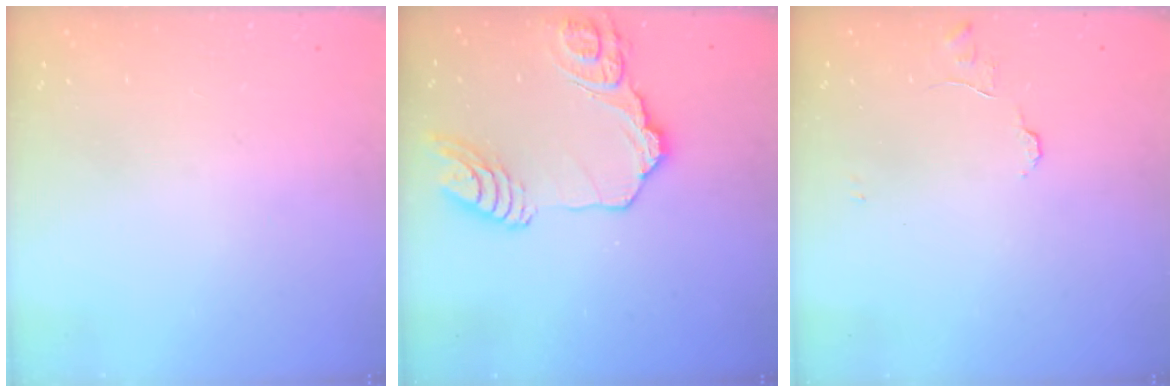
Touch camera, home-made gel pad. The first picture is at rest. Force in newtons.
{"total": 18.6, "press": 18.5, "slide": 2.1}
{"total": 5.8, "press": 5.8, "slide": 0.5}